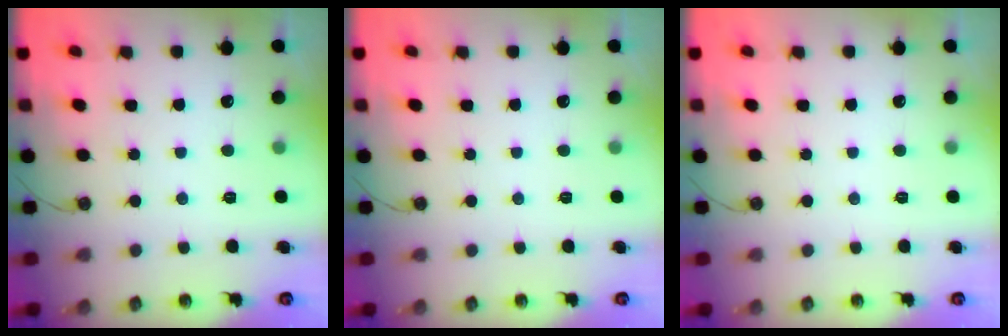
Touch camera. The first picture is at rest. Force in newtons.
{"total": 0.0}
{"total": 0.0}